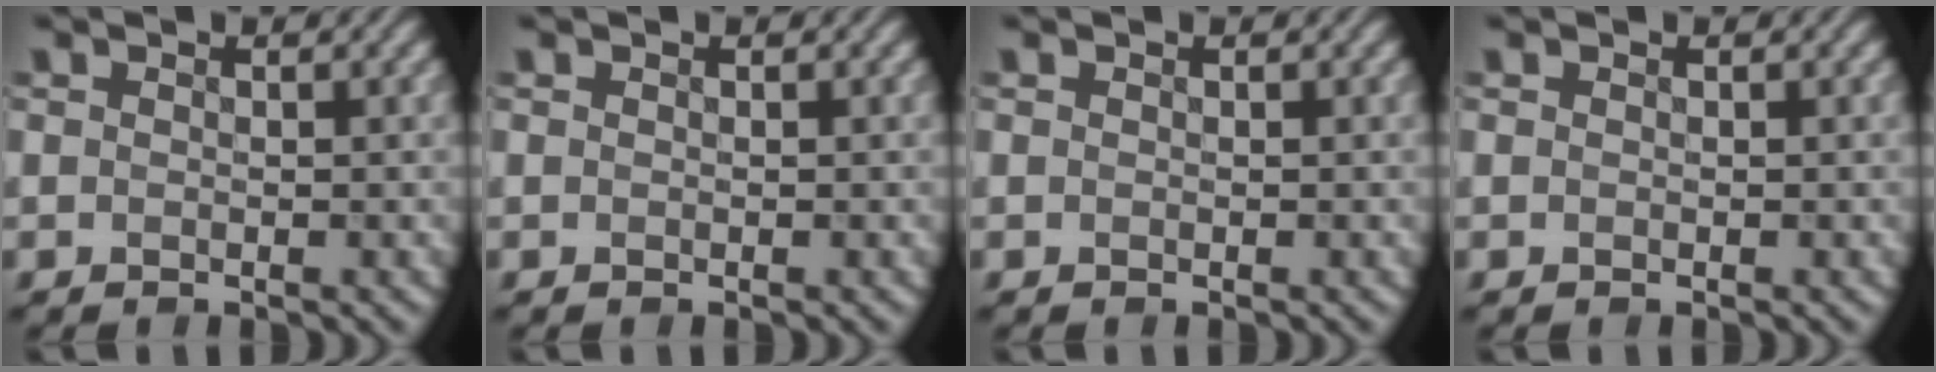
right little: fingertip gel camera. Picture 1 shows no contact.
{"total": 0.0}
{"total": 0.0}
{"total": 0.0}